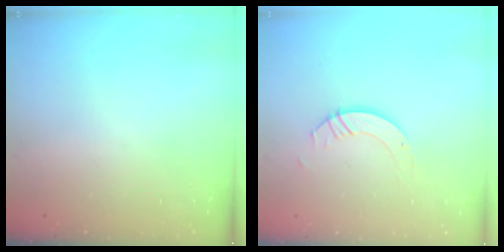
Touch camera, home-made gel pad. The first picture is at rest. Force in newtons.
{"total": 4.4, "press": 4.4, "slide": 0.0}